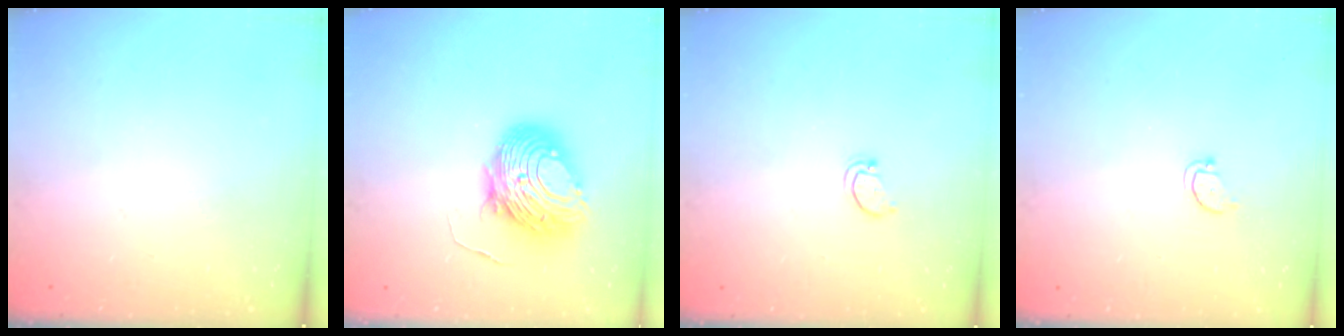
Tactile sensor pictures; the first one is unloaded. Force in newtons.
{"total": 11.4, "press": 11.3, "slide": 0.8}
{"total": 2.6, "press": 2.5, "slide": 0.4}
{"total": 2.0, "press": 2.0, "slide": 0.2}